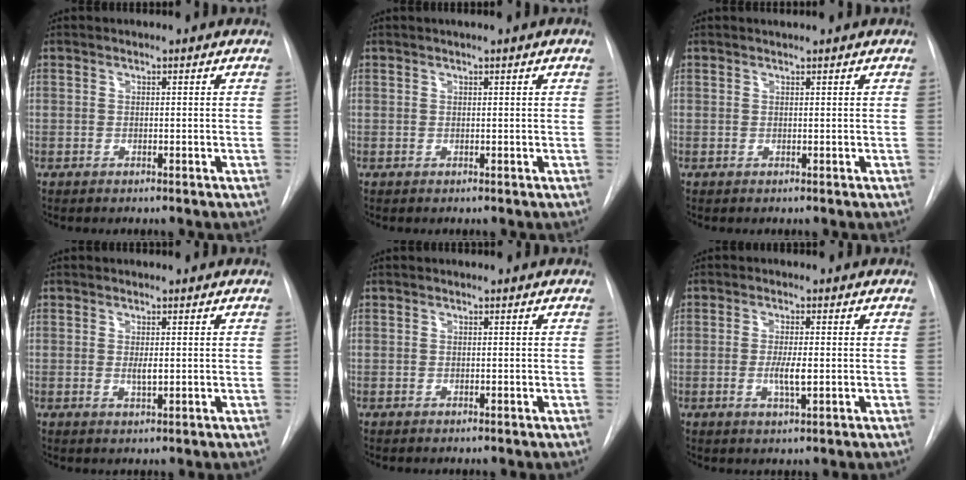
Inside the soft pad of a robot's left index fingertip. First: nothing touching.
{"total": 0.9, "force": [0.5, -0.3, 0.7], "torque": [-0.016, 0.001, 0.013]}
{"total": 0.7, "force": [0.6, -0.2, 0.2], "torque": [-0.004, 0.004, 0.015]}
{"total": 1.5, "force": [0.2, 0.4, 1.4], "torque": [-0.028, -0.003, 0.004]}
{"total": 0.0}
{"total": 3.3, "force": [-0.5, 0.5, 3.3], "torque": [-0.062, -0.005, -0.006]}